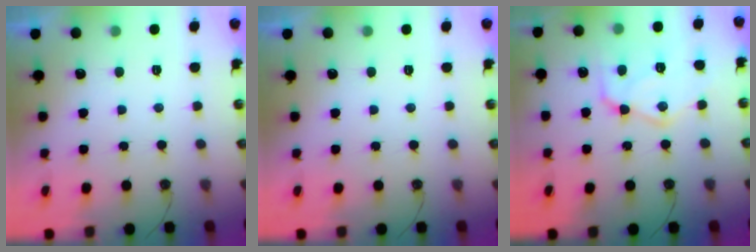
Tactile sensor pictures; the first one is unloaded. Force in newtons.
{"total": 0.0}
{"total": 15.3, "press": 15.3, "slide": 1.4}